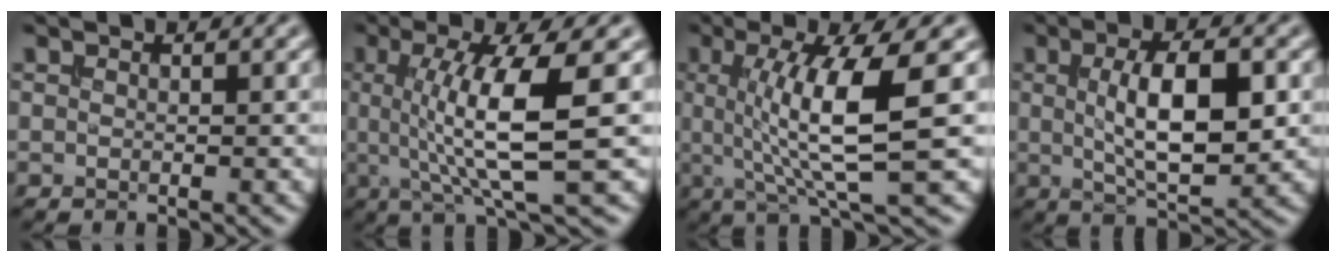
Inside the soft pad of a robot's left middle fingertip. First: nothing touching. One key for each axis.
{"total": 7.8, "fx": 0.6, "fy": 1.5, "fz": 7.6, "tx": -0.124, "ty": -0.003, "tz": 0.011}
{"total": 8.0, "fx": 0.8, "fy": 1.6, "fz": 7.8, "tx": -0.123, "ty": -0.004, "tz": 0.015}
{"total": 7.1, "fx": 0.5, "fy": 2.4, "fz": 6.7, "tx": -0.119, "ty": -0.001, "tz": 0.010}